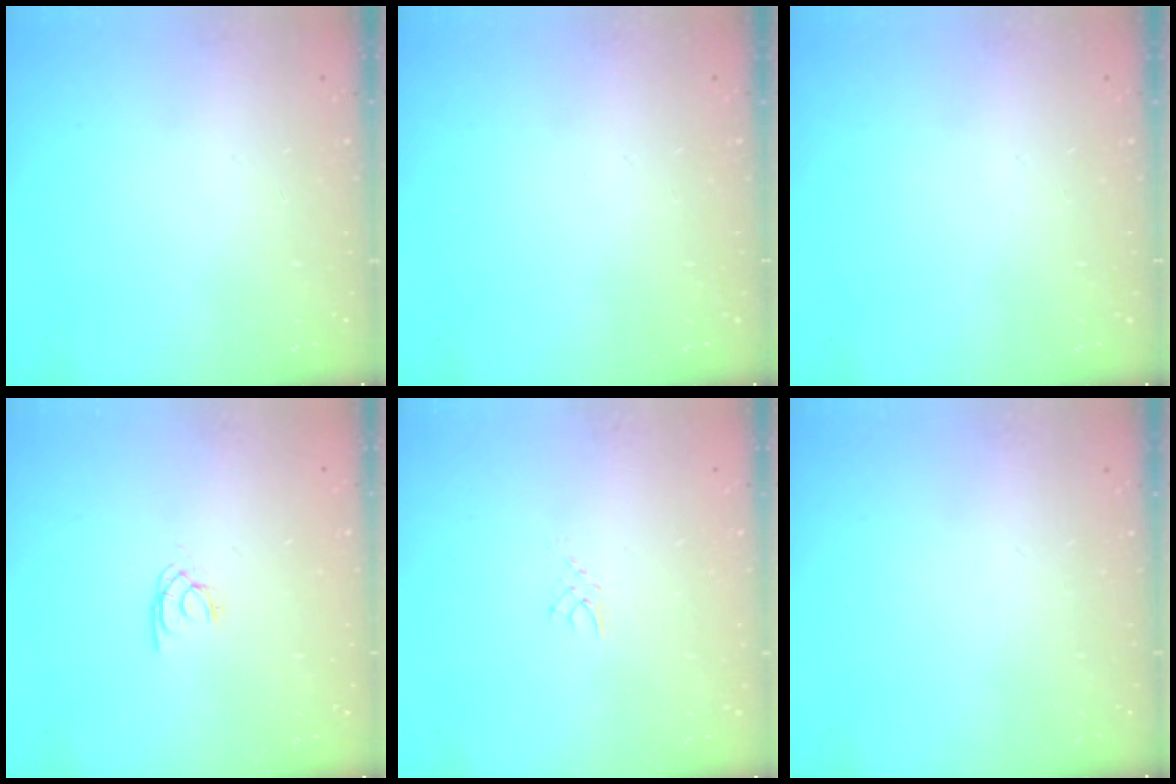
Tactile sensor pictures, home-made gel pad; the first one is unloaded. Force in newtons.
{"total": 0.0}
{"total": 0.0}
{"total": 1.7, "press": 1.7, "slide": 0.2}
{"total": 2.7, "press": 2.7, "slide": 0.4}
{"total": 0.0}